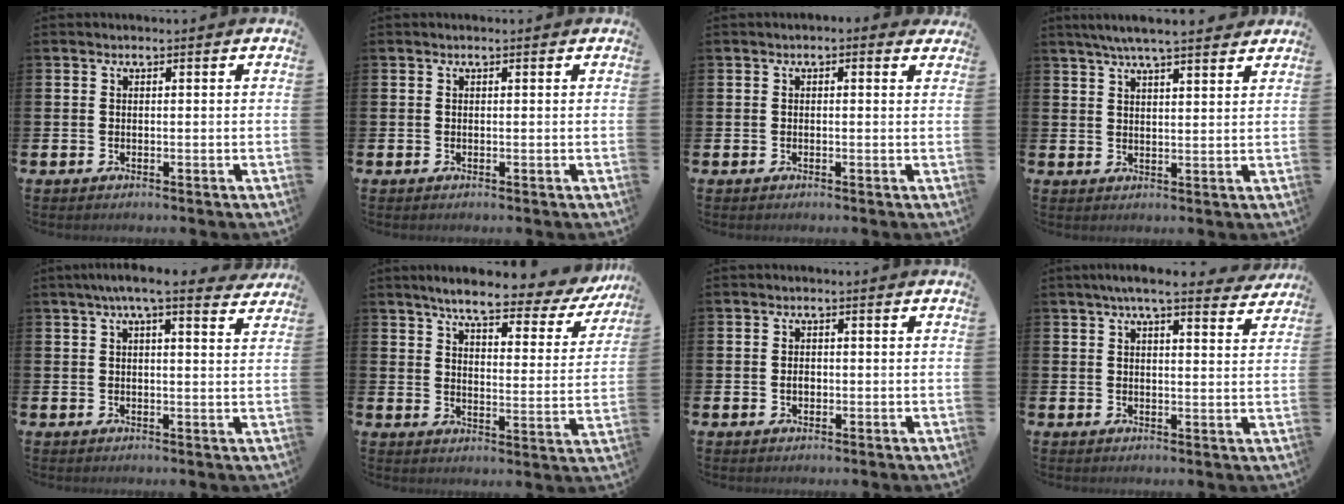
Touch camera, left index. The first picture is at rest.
{"total": 0.0}
{"total": 0.5, "force": [-0.1, 0.3, 0.4], "torque": [0.000, 0.002, -0.005]}
{"total": 5.7, "force": [5.3, 0.3, 2.2], "torque": [-0.056, -0.012, 0.096]}
{"total": 5.0, "force": [4.2, 0.4, 2.7], "torque": [-0.055, -0.012, 0.072]}
{"total": 7.2, "force": [6.3, 1.4, 3.3], "torque": [-0.079, -0.041, 0.100]}
{"total": 1.4, "force": [-0.2, 1.0, 0.9], "torque": [-0.015, 0.007, -0.005]}
{"total": 5.5, "force": [4.9, 0.4, 2.5], "torque": [-0.052, -0.015, 0.086]}